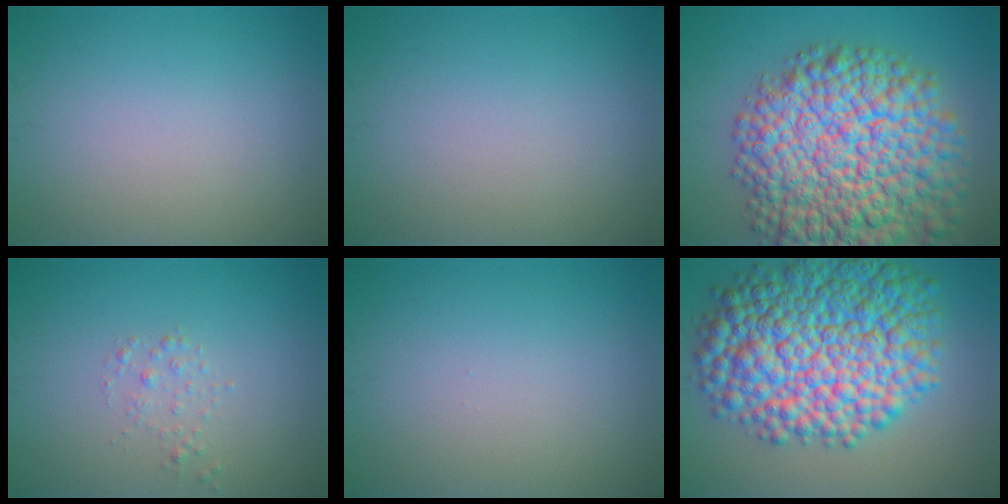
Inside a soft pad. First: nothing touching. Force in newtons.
{"total": 0.0}
{"total": 15.6, "press": 15.6, "slide": 0.7}
{"total": 1.0, "press": 1.0, "slide": 0.0}
{"total": 0.0}
{"total": 14.0, "press": 14.0, "slide": 0.2}